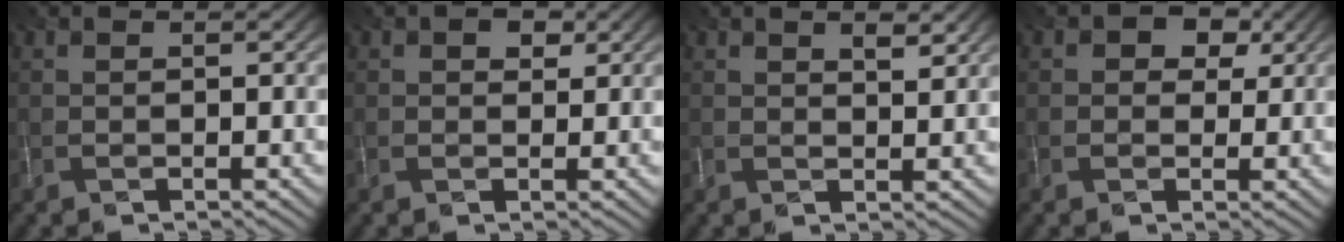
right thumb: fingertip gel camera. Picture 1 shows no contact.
{"total": 2.3, "force": [1.0, 1.6, 1.3], "torque": [-0.023, -0.002, 0.014]}
{"total": 2.6, "force": [1.6, 1.0, 1.7], "torque": [-0.030, -0.003, 0.031]}
{"total": 4.3, "force": [1.5, 3.4, 2.1], "torque": [-0.027, 0.002, 0.007]}